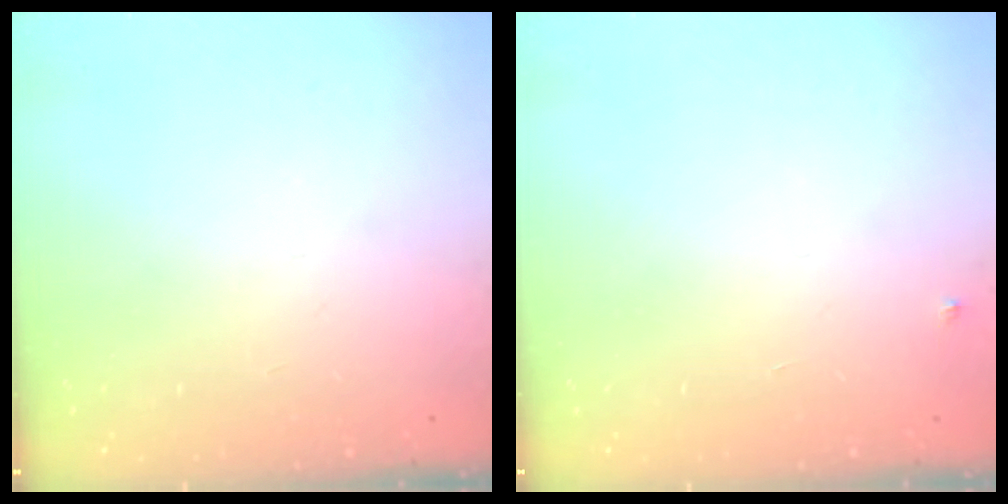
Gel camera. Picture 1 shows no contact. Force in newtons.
{"total": 2.7, "press": 2.7, "slide": 0.4}